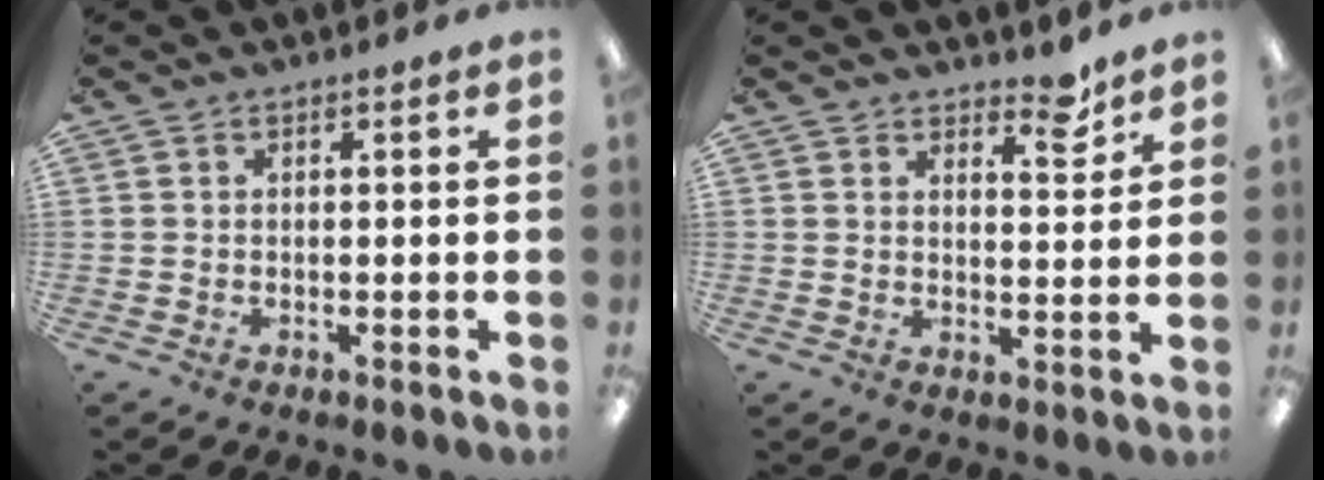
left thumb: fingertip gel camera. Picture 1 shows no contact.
{"total": 6.0, "force": [5.0, 2.2, 2.5], "torque": [-0.013, -0.037, 0.082]}